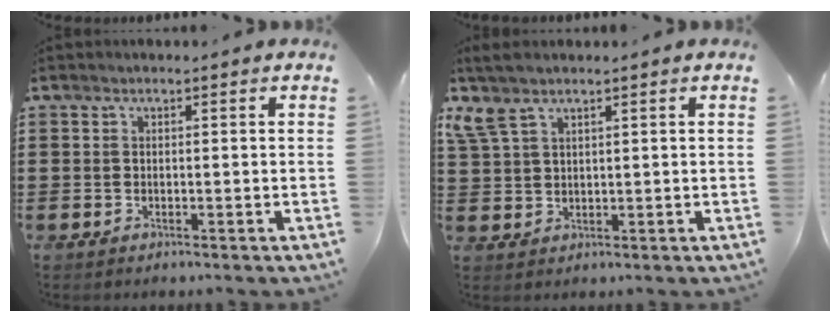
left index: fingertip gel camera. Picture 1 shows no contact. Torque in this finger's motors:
{"motor_torque": [1.08, -1.06, 0.35, 0.14]}